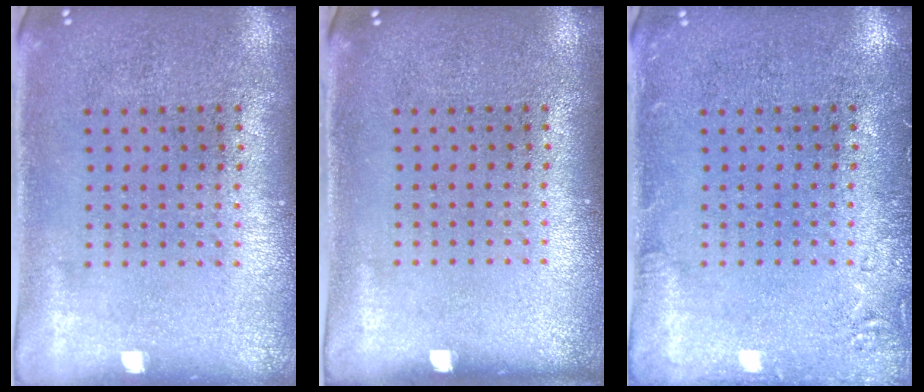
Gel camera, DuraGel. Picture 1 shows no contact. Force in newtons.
{"total": 0.0}
{"total": 1.8, "press": 1.7, "slide": 0.4}